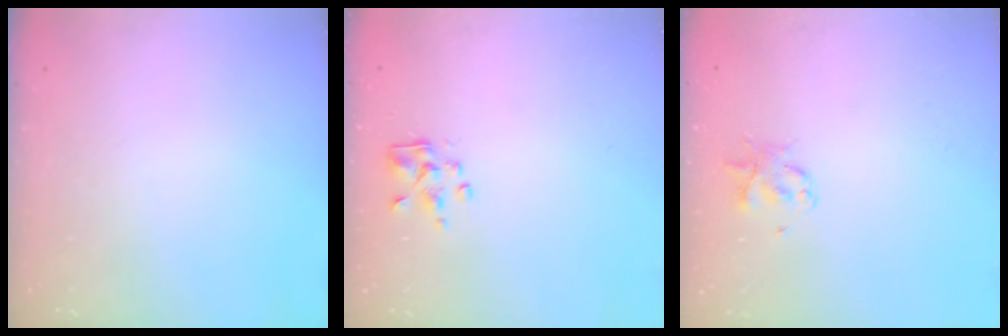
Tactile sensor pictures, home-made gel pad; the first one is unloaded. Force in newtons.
{"total": 2.4, "press": 2.4, "slide": 0.2}
{"total": 2.2, "press": 2.2, "slide": 0.4}